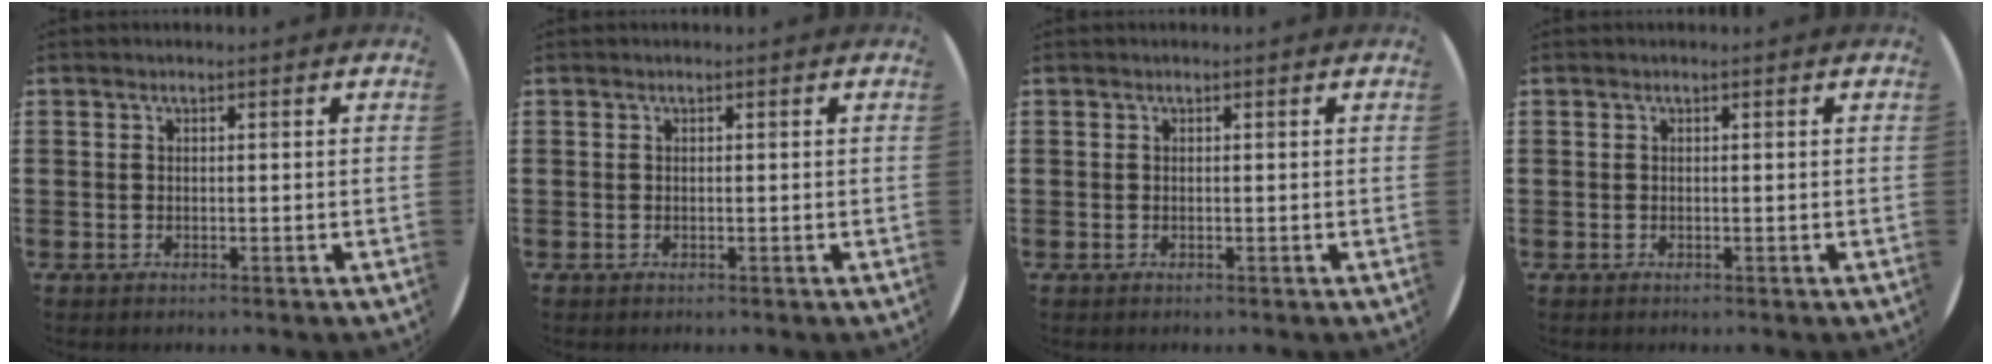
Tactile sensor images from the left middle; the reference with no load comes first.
{"total": 0.0}
{"total": 0.0}
{"total": 0.0}